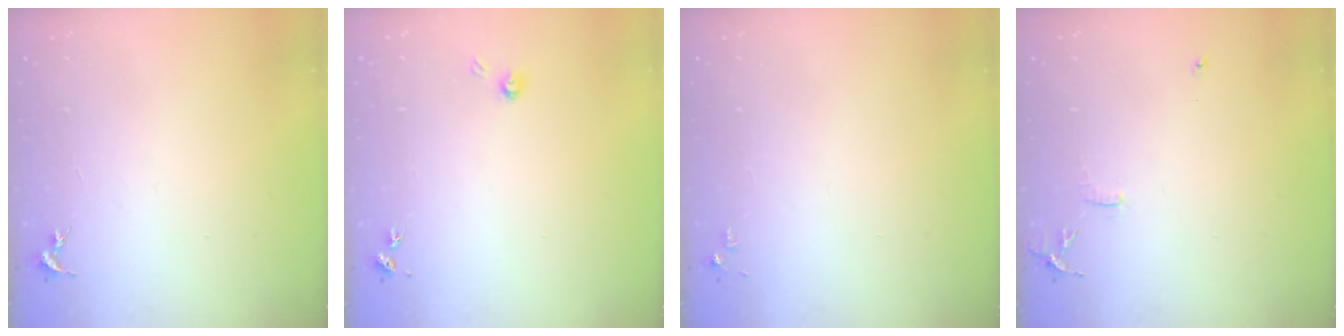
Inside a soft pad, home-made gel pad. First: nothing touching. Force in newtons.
{"total": 3.7, "press": 3.7, "slide": 0.4}
{"total": 2.8, "press": 2.8, "slide": 0.4}
{"total": 6.2, "press": 6.1, "slide": 0.7}